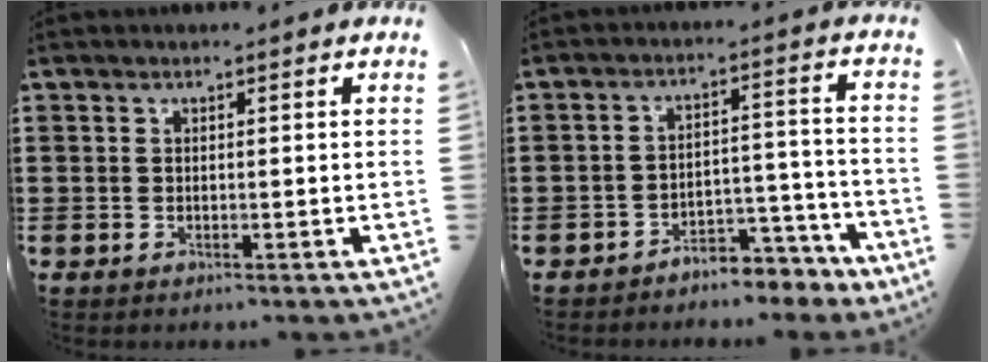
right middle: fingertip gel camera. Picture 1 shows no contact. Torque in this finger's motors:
{"motor_torque": [2.14, 0.00, 0.01, 0.02]}